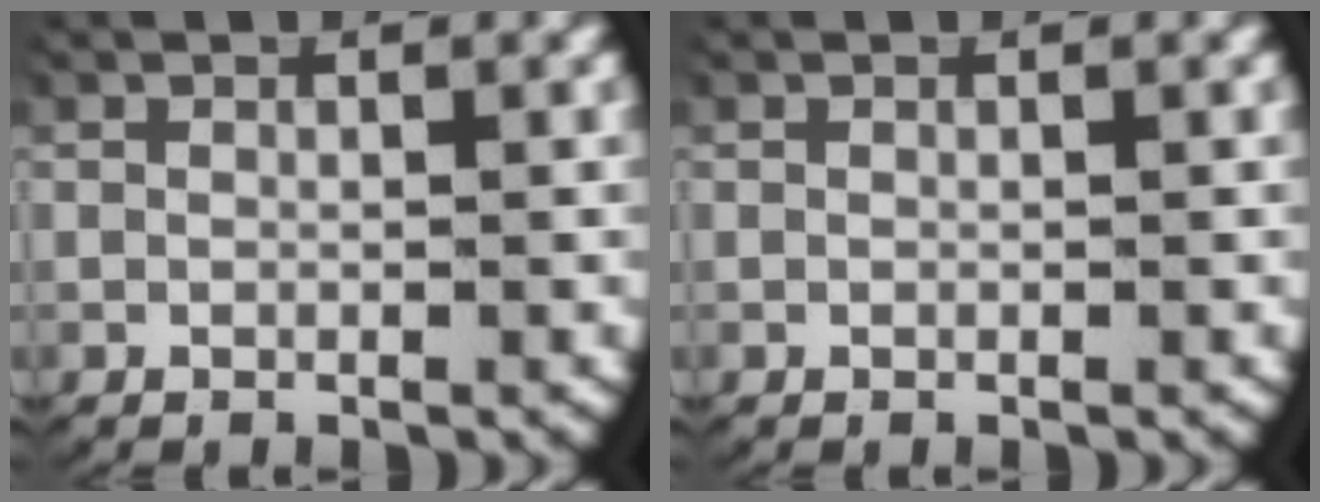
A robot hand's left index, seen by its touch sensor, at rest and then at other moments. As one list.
[{"total": 0.0}]